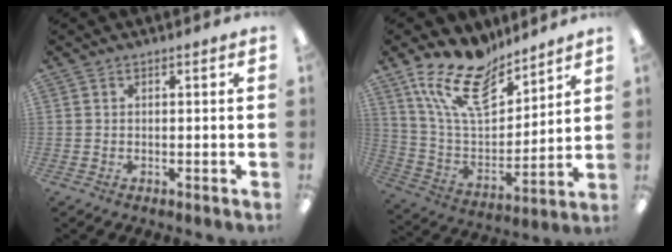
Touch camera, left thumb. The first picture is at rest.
{"total": 17.7, "force": [12.6, 7.9, 9.7], "torque": [-0.192, -0.071, 0.231]}